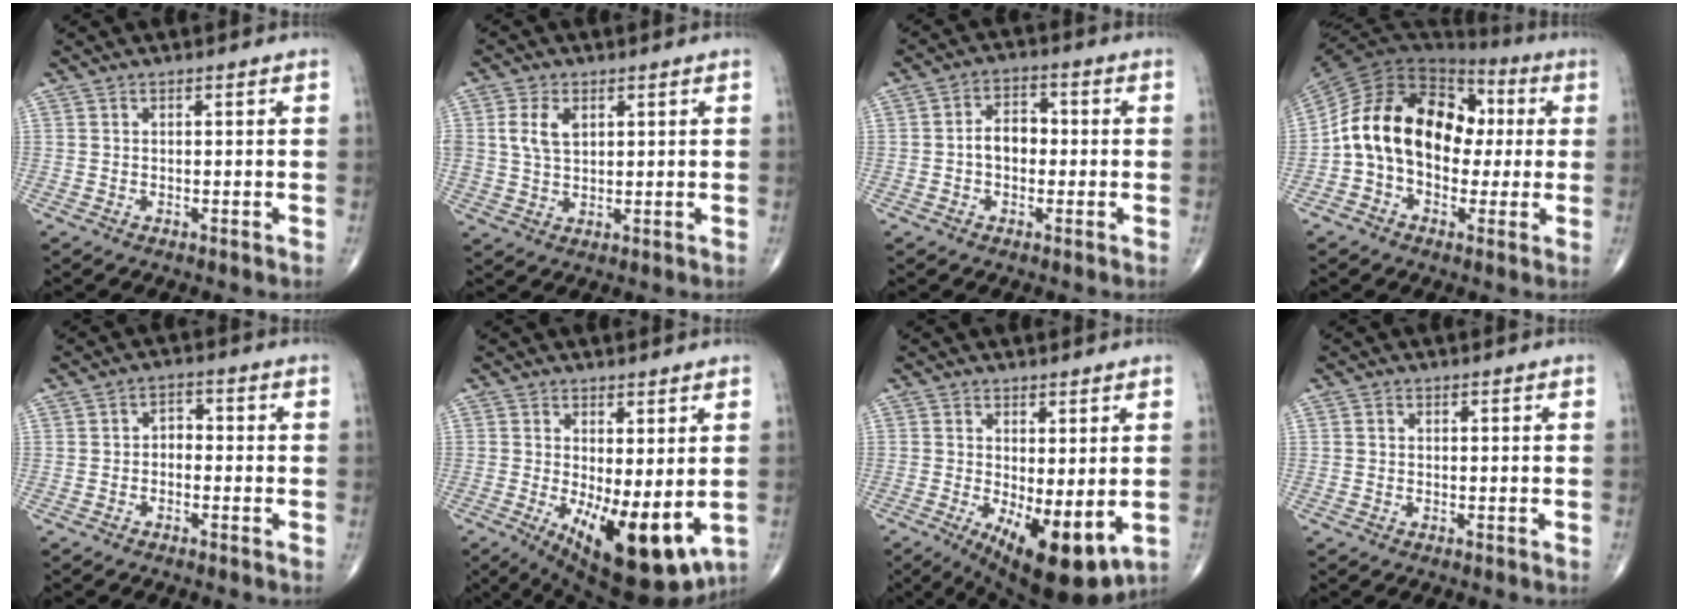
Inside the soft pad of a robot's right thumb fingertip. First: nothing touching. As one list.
[{"total": 5.5, "force": [1.7, 3.5, 4.0], "torque": [-0.074, -0.002, 0.033]}, {"total": 5.7, "force": [-0.5, 4.0, 4.0], "torque": [-0.050, 0.022, -0.018]}, {"total": 19.3, "force": [0.6, 13.6, 13.6], "torque": [-0.223, 0.043, 0.003]}, {"total": 2.7, "force": [-0.7, 2.0, 1.7], "torque": [-0.014, 0.018, -0.024]}, {"total": 14.1, "force": [-2.7, 5.6, 12.7], "torque": [-0.188, -0.032, -0.021]}, {"total": 12.2, "force": [-2.7, 4.8, 10.9], "torque": [-0.161, -0.026, -0.025]}, {"total": 1.1, "force": [-0.1, 1.0, 0.5], "torque": [-0.003, 0.003, -0.007]}]